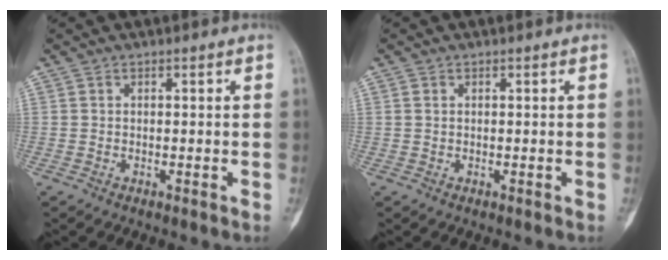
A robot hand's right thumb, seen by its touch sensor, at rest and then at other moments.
{"total": 0.6, "force": [0.2, 0.5, 0.4], "torque": [-0.007, 0.002, 0.004]}